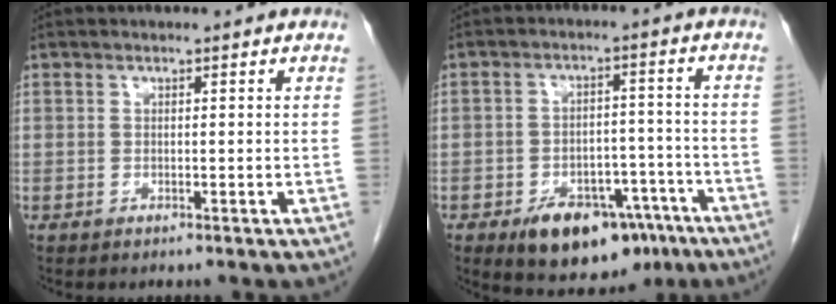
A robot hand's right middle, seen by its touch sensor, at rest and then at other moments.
{"total": 13.7, "force": [-8.4, 7.8, 7.5], "torque": [-0.078, 0.023, -0.114]}